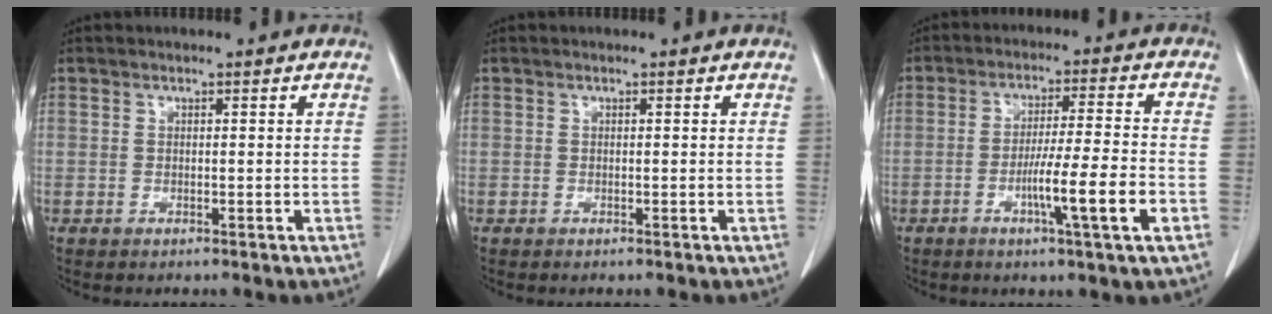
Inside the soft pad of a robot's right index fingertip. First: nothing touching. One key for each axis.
{"total": 0.0}
{"total": 9.7, "fx": -3.4, "fy": -0.8, "fz": 9.1, "tx": -0.150, "ty": -0.011, "tz": -0.060}